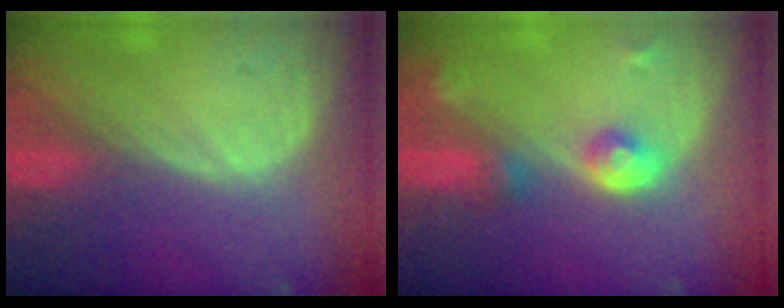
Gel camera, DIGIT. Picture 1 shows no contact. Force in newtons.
{"total": 4.3, "press": 4.3, "slide": 0.3}